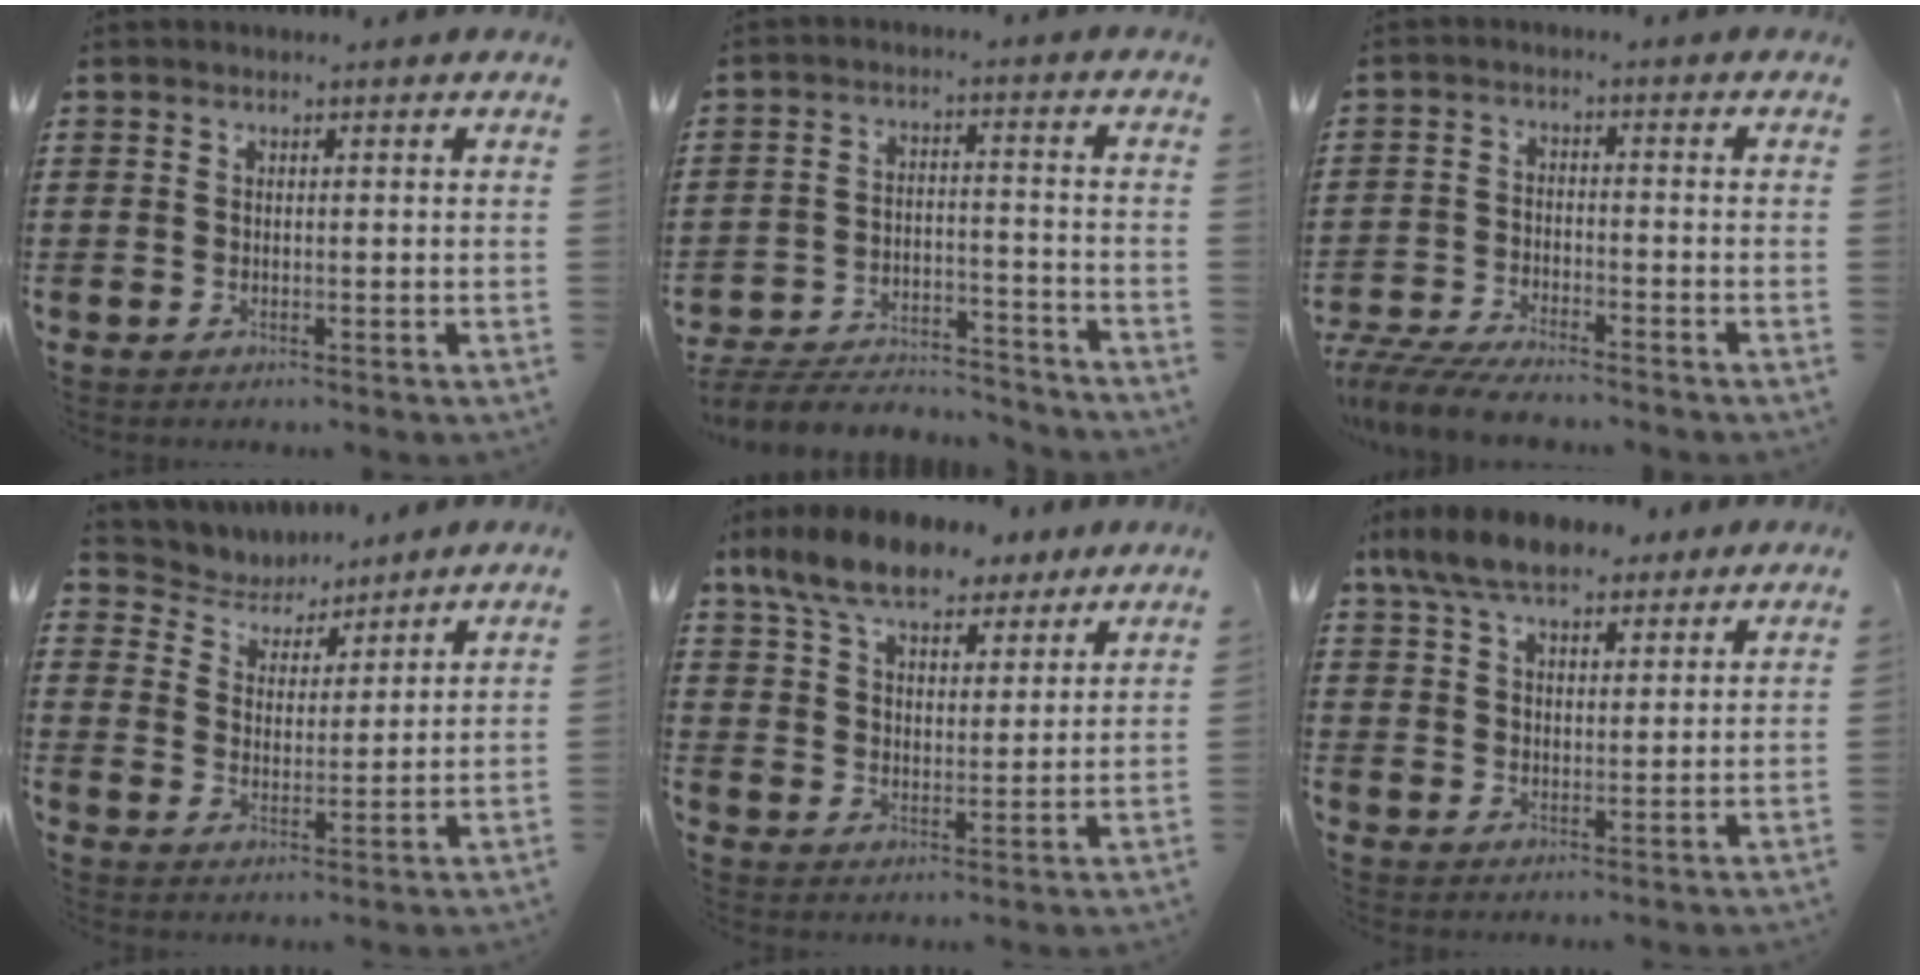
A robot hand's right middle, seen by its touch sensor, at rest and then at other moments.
{"total": 5.8, "force": [-5.6, 1.0, 1.2], "torque": [-0.032, 0.006, -0.113]}
{"total": 6.2, "force": [-6.0, 0.5, 1.5], "torque": [-0.048, -0.005, -0.120]}
{"total": 4.8, "force": [4.5, 1.6, -0.4], "torque": [-0.025, -0.032, 0.076]}
{"total": 9.4, "force": [8.0, 3.4, 3.5], "torque": [-0.093, -0.019, 0.151]}
{"total": 8.1, "force": [6.8, 2.6, 3.5], "torque": [-0.084, -0.007, 0.126]}